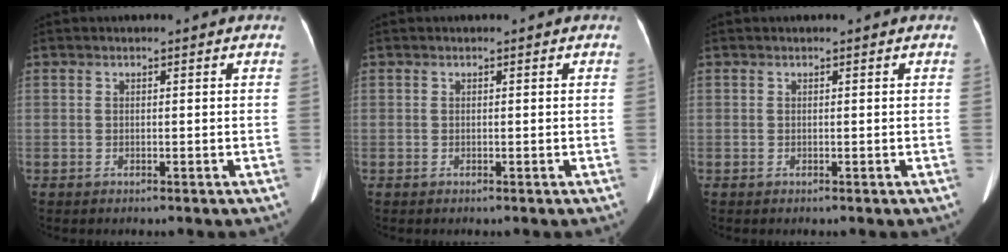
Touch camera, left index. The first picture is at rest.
{"total": 0.0}
{"total": 0.0}